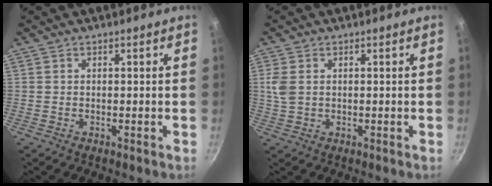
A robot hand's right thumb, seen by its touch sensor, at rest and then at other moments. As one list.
[{"total": 3.9, "force": [0.8, 2.8, 2.6], "torque": [-0.055, 0.001, 0.018]}]